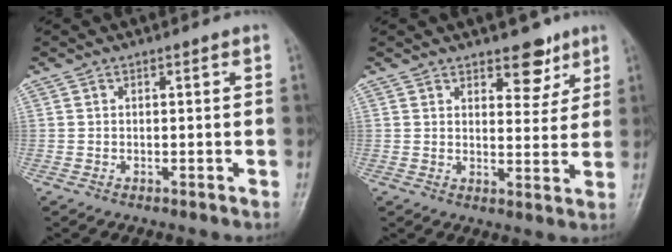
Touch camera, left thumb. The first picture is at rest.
{"total": 6.4, "force": [4.3, 3.3, 3.3], "torque": [-0.013, -0.027, 0.061]}